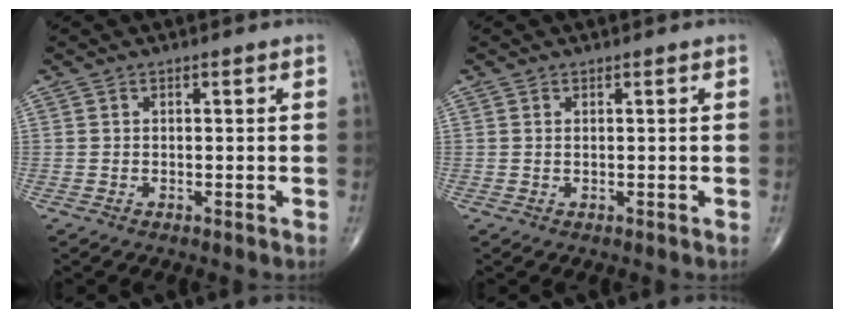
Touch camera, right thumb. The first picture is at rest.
{"total": 0.0}